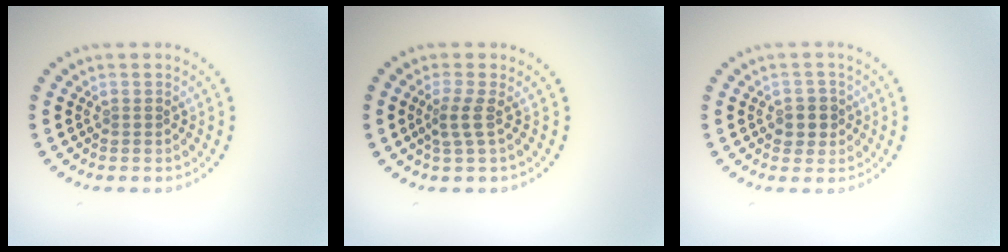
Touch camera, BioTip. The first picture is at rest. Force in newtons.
{"total": 1.9, "press": 1.2, "slide": 1.4}
{"total": 2.2, "press": 2.1, "slide": 0.7}